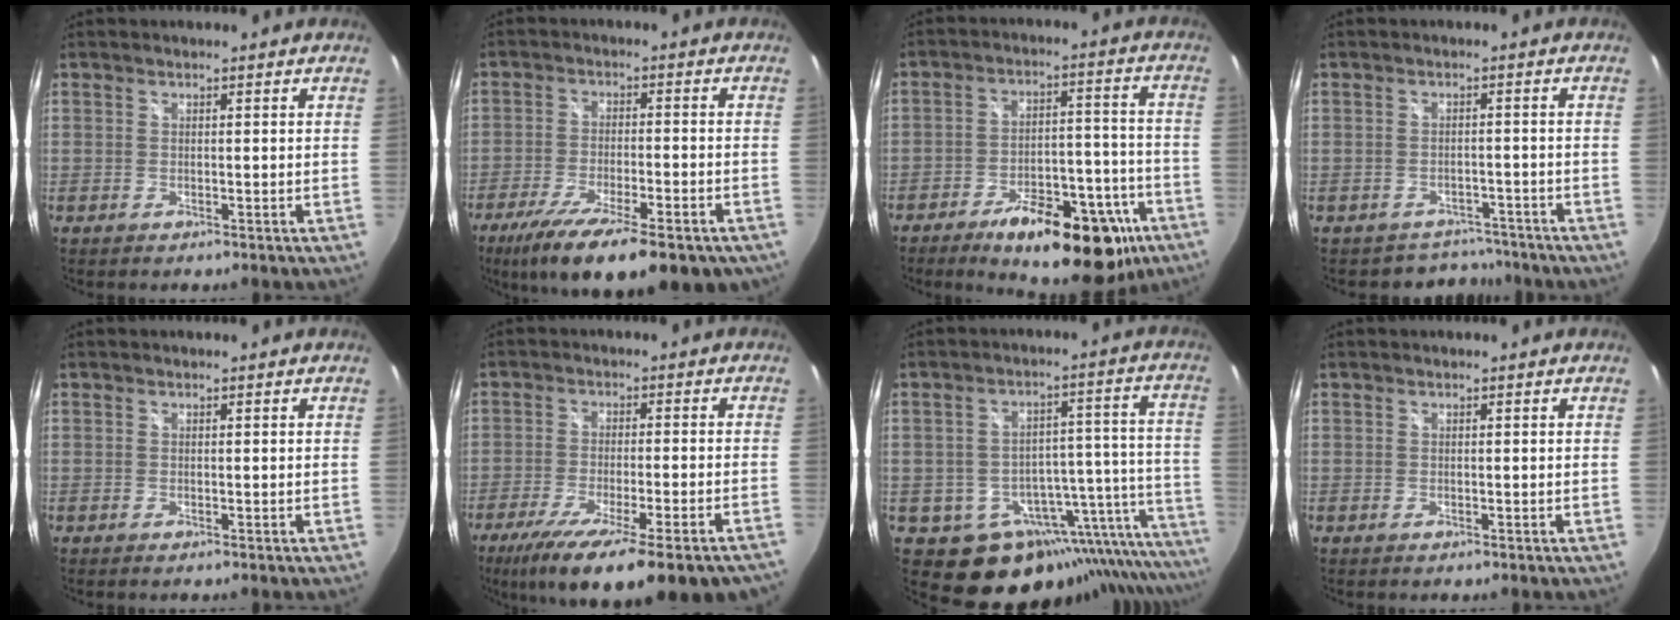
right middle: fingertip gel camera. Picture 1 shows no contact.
{"total": 19.1, "force": [-12.7, 6.1, 12.9], "torque": [-0.237, -0.058, -0.192]}
{"total": 20.7, "force": [-12.8, 8.6, 13.8], "torque": [-0.195, 0.008, -0.164]}
{"total": 5.6, "force": [-4.7, 3.1, 0.1], "torque": [-0.005, 0.015, -0.063]}
{"total": 0.0}
{"total": 20.5, "force": [-14.9, 3.1, 13.7], "torque": [-0.239, -0.075, -0.222]}
{"total": 21.3, "force": [-13.6, 11.5, 11.7], "torque": [-0.147, 0.006, -0.172]}
{"total": 0.0}